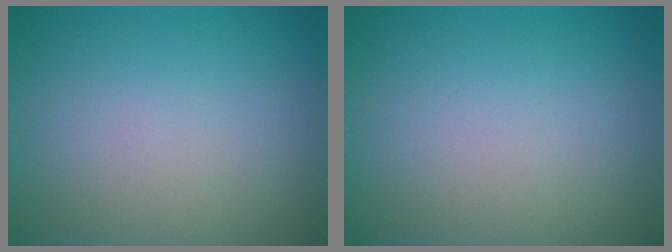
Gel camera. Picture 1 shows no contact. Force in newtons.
{"total": 0.0}